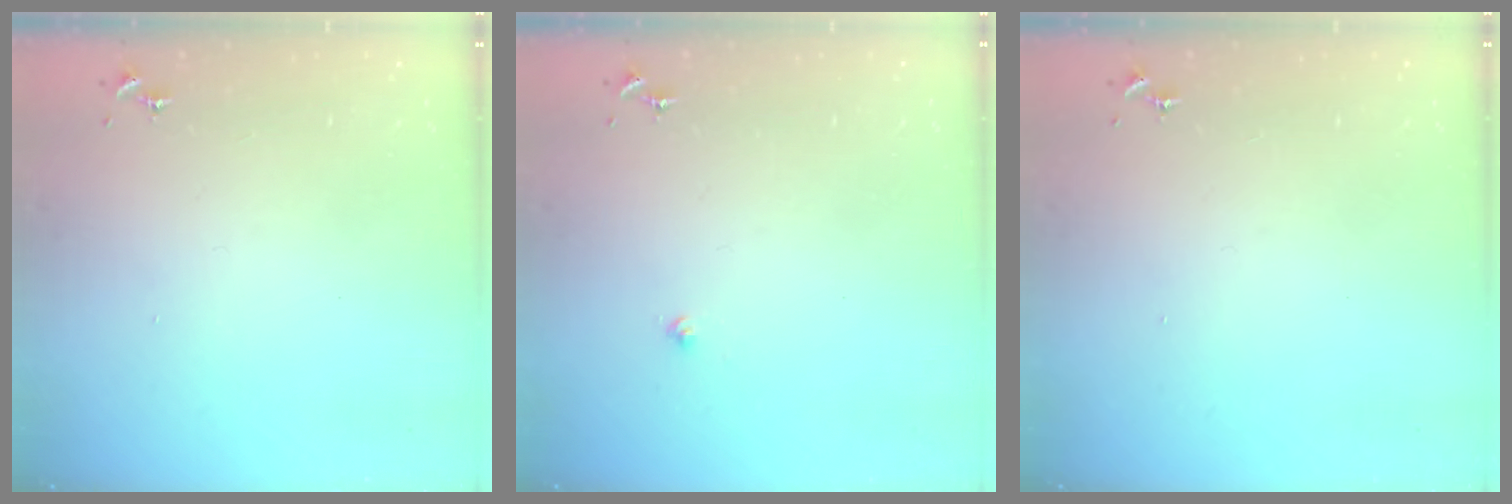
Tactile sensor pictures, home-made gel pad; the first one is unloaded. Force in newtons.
{"total": 2.1, "press": 2.1, "slide": 0.3}
{"total": 0.0}